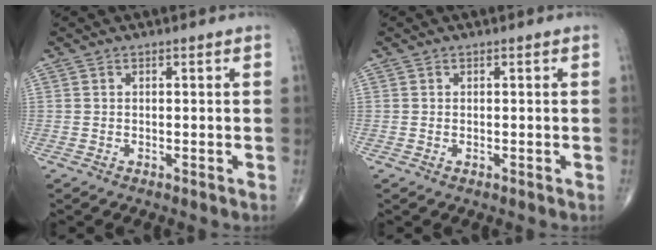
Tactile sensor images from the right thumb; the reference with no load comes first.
{"total": 0.0}